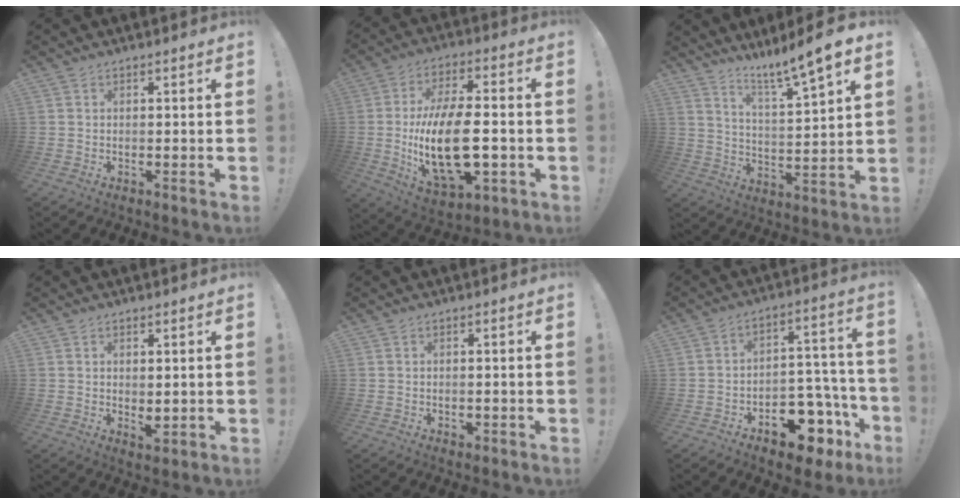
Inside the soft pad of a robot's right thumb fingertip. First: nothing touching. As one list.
[{"total": 21.9, "force": [-3.1, 11.0, 18.7], "torque": [-0.349, -0.002, -0.048]}, {"total": 10.1, "force": [8.2, -0.5, 6.0], "torque": [-0.108, -0.068, 0.130]}, {"total": 2.9, "force": [0.5, 1.6, 2.4], "torque": [-0.026, -0.005, 0.011]}, {"total": 1.1, "force": [-0.4, 1.0, 0.2], "torque": [0.007, 0.000, -0.009]}, {"total": 14.4, "force": [-9.5, 7.9, 7.3], "torque": [-0.046, 0.081, -0.148]}]